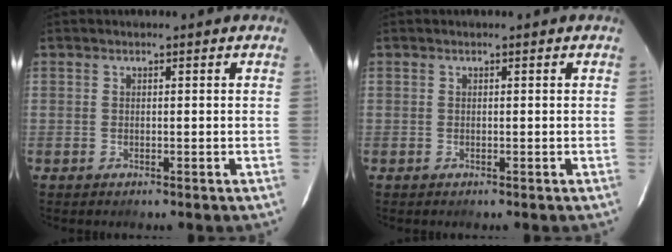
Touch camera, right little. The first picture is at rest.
{"total": 0.0}